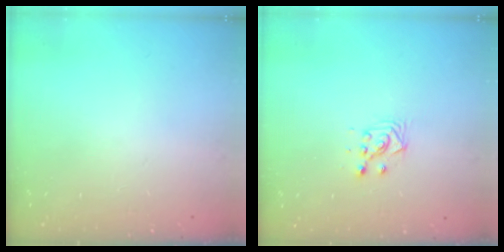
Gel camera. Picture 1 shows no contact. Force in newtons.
{"total": 3.5, "press": 3.4, "slide": 1.1}